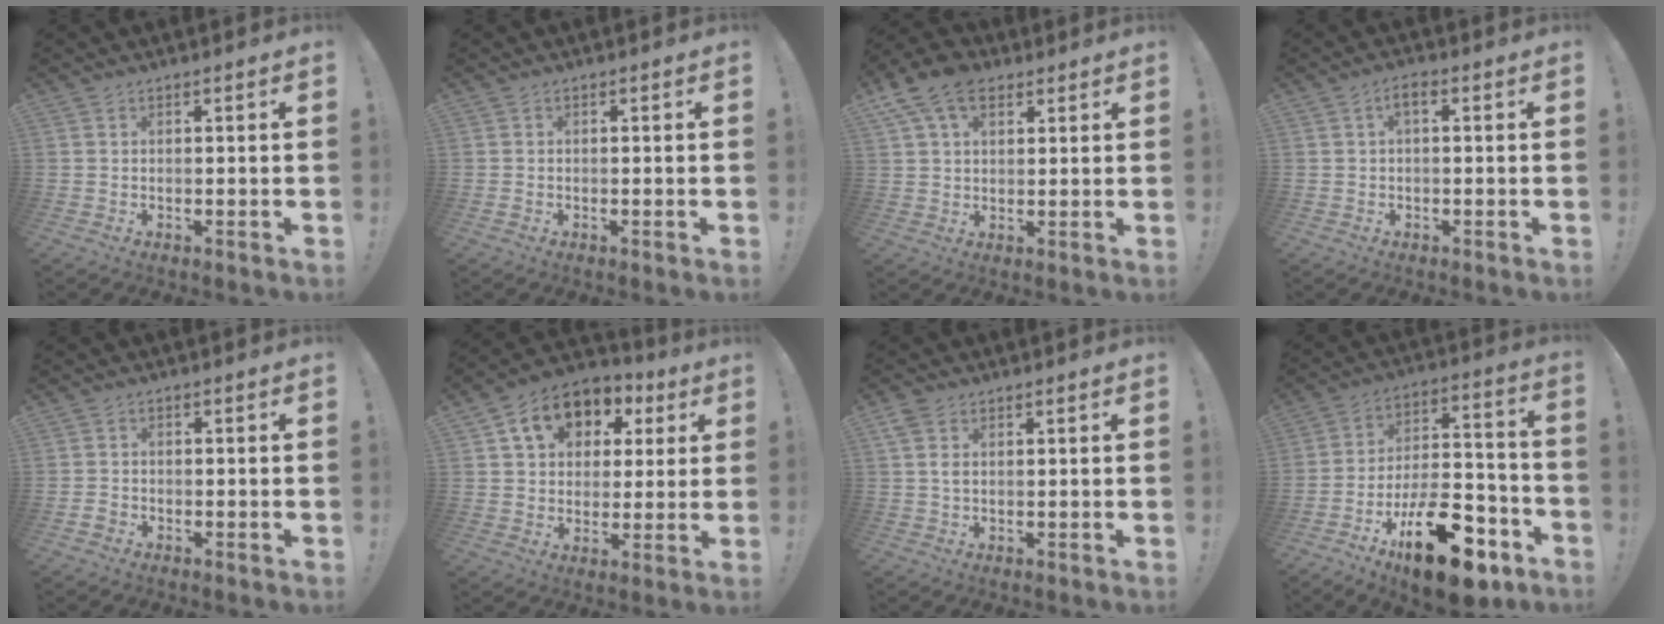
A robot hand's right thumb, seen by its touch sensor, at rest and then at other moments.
{"total": 0.6, "force": [-0.5, 0.1, 0.3], "torque": [-0.009, 0.002, -0.008]}
{"total": 11.1, "force": [5.4, 7.1, 6.6], "torque": [-0.107, -0.010, 0.105]}
{"total": 2.6, "force": [0.0, 0.9, 2.4], "torque": [-0.047, 0.009, -0.001]}
{"total": 2.1, "force": [-1.6, 1.0, 0.9], "torque": [-0.014, 0.007, -0.027]}
{"total": 13.3, "force": [5.4, 10.2, 6.6], "torque": [-0.102, -0.017, 0.103]}
{"total": 3.2, "force": [1.2, 2.1, 2.0], "torque": [-0.035, 0.002, 0.022]}
{"total": 23.3, "force": [-13.3, 10.4, 16.0], "torque": [-0.254, 0.093, -0.210]}